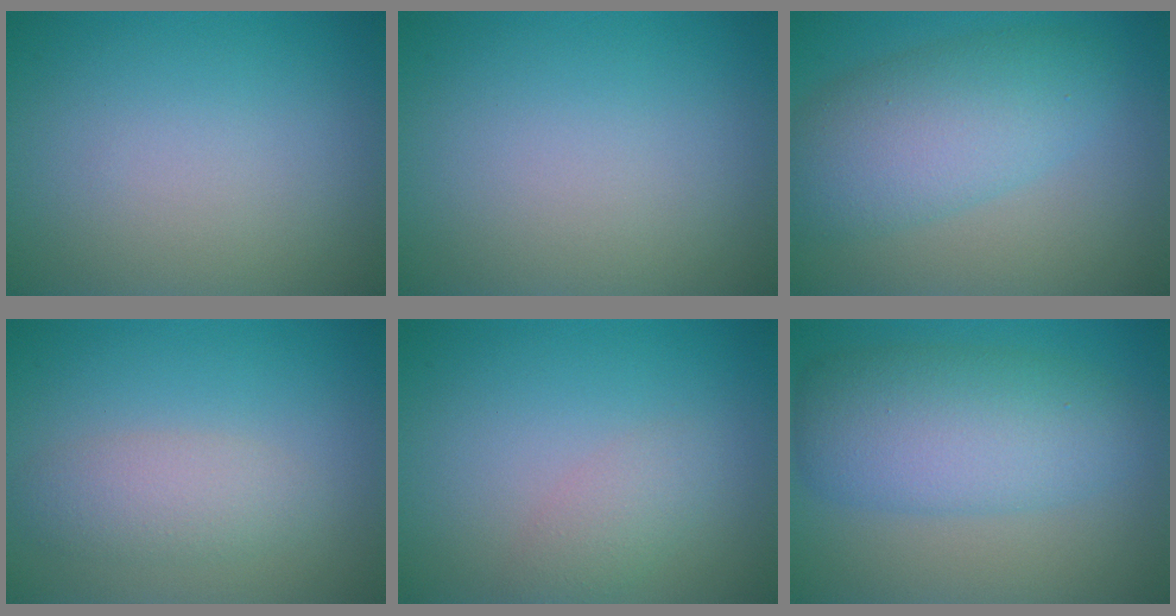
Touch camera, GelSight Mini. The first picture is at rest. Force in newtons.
{"total": 0.0}
{"total": 6.3, "press": 6.3, "slide": 0.2}
{"total": 2.7, "press": 2.7, "slide": 0.2}
{"total": 1.8, "press": 1.8, "slide": 0.1}
{"total": 7.0, "press": 7.0, "slide": 0.1}